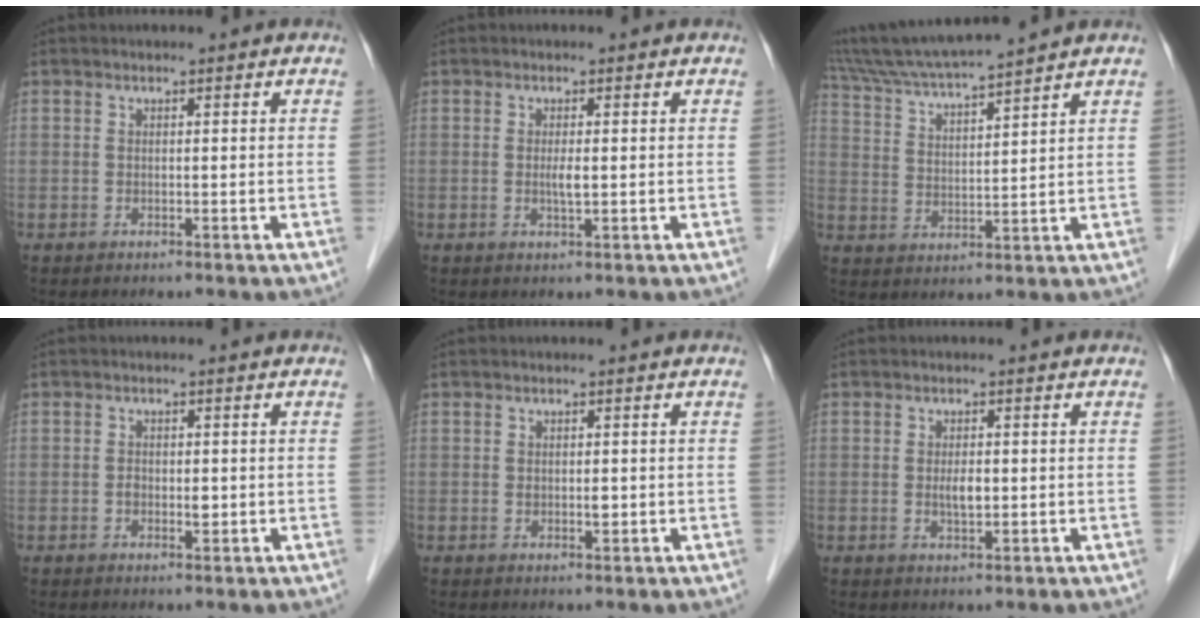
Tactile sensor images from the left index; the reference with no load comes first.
{"total": 1.5, "force": [-0.3, 0.2, 1.5], "torque": [-0.031, -0.005, -0.005]}
{"total": 11.9, "force": [10.7, -1.1, 5.1], "torque": [-0.102, 0.012, 0.191]}
{"total": 1.9, "force": [-0.5, 1.1, 1.5], "torque": [-0.026, -0.001, -0.007]}
{"total": 1.2, "force": [-0.2, 0.7, 1.0], "torque": [-0.014, -0.003, -0.002]}
{"total": 2.1, "force": [-0.3, 0.8, 2.0], "torque": [-0.040, -0.004, -0.004]}